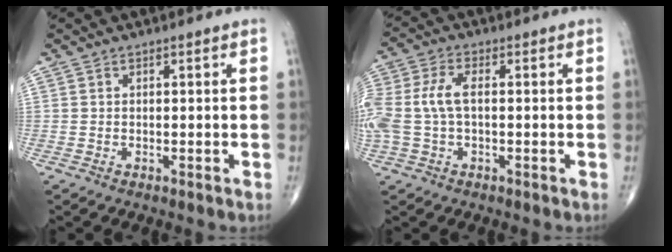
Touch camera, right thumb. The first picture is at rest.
{"total": 9.7, "force": [0.0, 5.4, 8.0], "torque": [-0.211, 0.022, 0.003]}